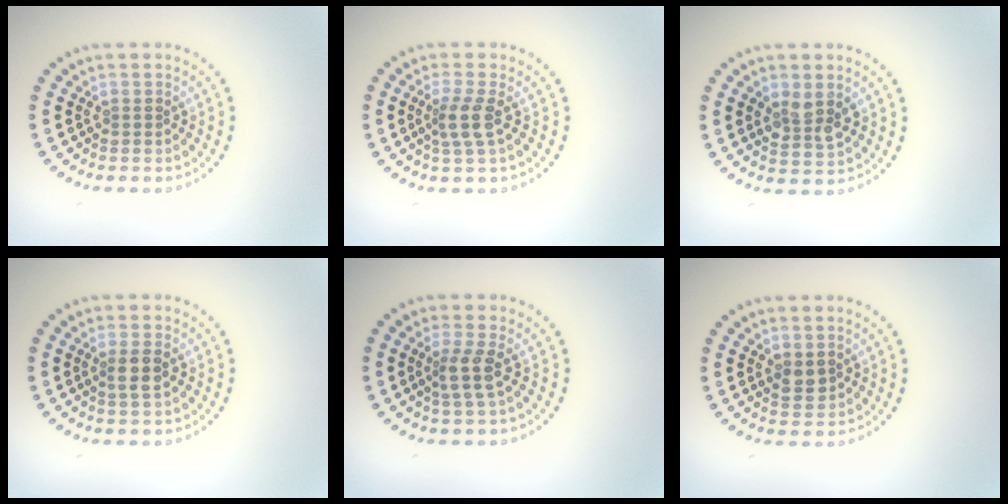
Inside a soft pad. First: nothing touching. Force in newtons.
{"total": 2.5, "press": 1.8, "slide": 1.7}
{"total": 2.8, "press": 2.7, "slide": 0.6}
{"total": 2.0, "press": 1.9, "slide": 0.7}
{"total": 2.3, "press": 1.7, "slide": 1.5}
{"total": 1.8, "press": 1.8, "slide": 0.3}